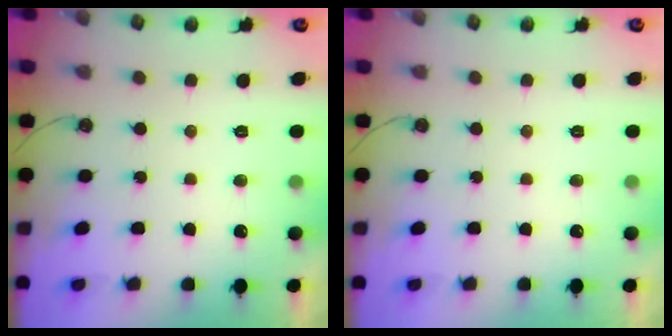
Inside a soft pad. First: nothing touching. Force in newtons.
{"total": 0.0}